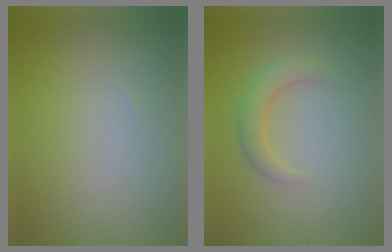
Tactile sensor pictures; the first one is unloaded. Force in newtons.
{"total": 2.4, "press": 2.4, "slide": 0.1}